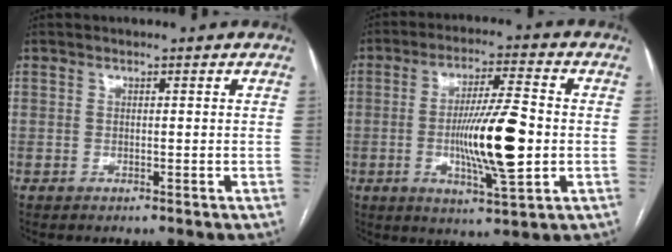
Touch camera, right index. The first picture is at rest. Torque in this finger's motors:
{"motor_torque": [0.92, -0.51, 0.65, 0.21]}